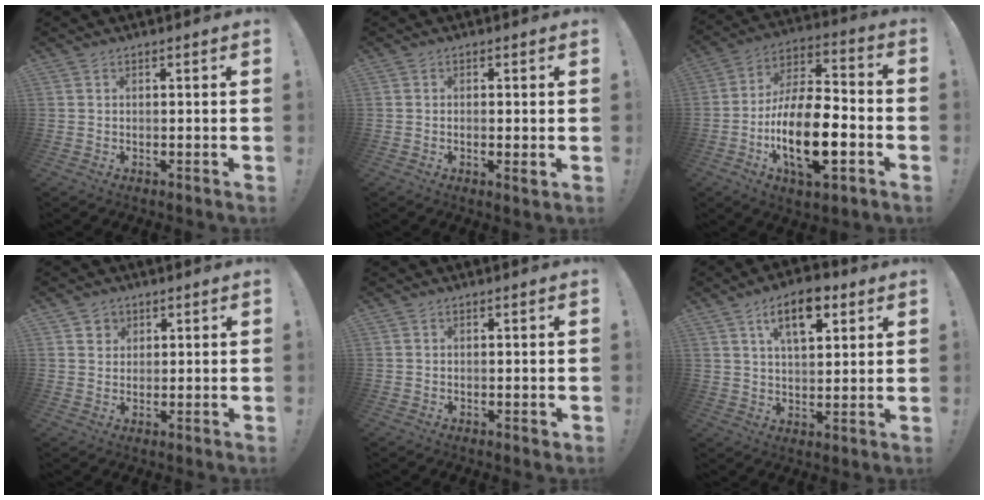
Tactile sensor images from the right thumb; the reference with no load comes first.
{"total": 1.9, "force": [-0.2, 0.2, 1.9], "torque": [-0.033, -0.001, -0.004]}
{"total": 20.2, "force": [-7.1, 8.5, 16.9], "torque": [-0.316, 0.029, -0.115]}
{"total": 3.1, "force": [1.5, 2.7, 0.3], "torque": [0.008, -0.012, 0.024]}
{"total": 0.7, "force": [0.1, 0.4, 0.6], "torque": [-0.011, 0.002, 0.003]}
{"total": 11.5, "force": [6.0, 5.6, 8.1], "torque": [-0.113, -0.017, 0.102]}